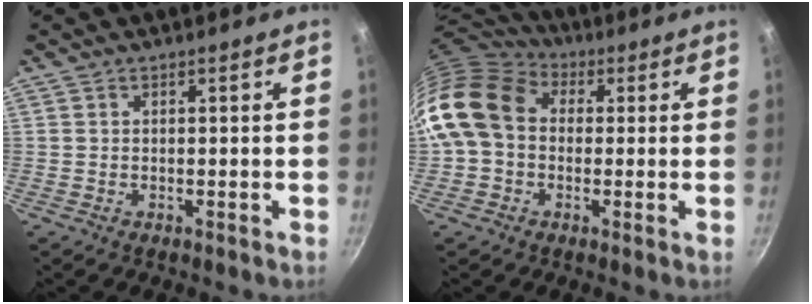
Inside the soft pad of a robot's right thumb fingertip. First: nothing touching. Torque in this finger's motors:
{"motor_torque": [1.94, 2.93, 0.87, -0.77, 0.27]}